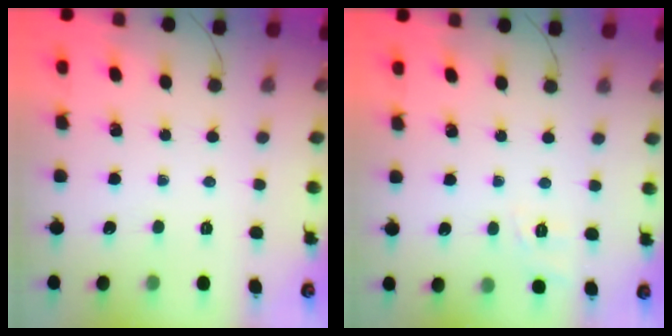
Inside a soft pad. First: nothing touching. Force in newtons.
{"total": 2.3, "press": 1.3, "slide": 1.9}